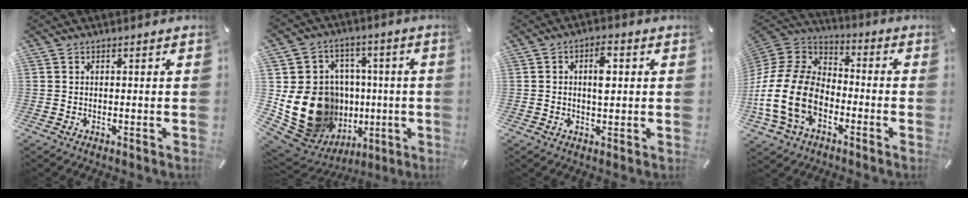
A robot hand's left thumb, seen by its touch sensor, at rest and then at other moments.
{"total": 22.5, "force": [-2.4, 18.8, 12.1], "torque": [-0.226, -0.005, 0.007]}
{"total": 5.7, "force": [1.0, 2.8, 4.9], "torque": [-0.068, -0.001, 0.008]}
{"total": 18.3, "force": [-6.5, 13.0, 11.2], "torque": [-0.251, 0.030, -0.114]}